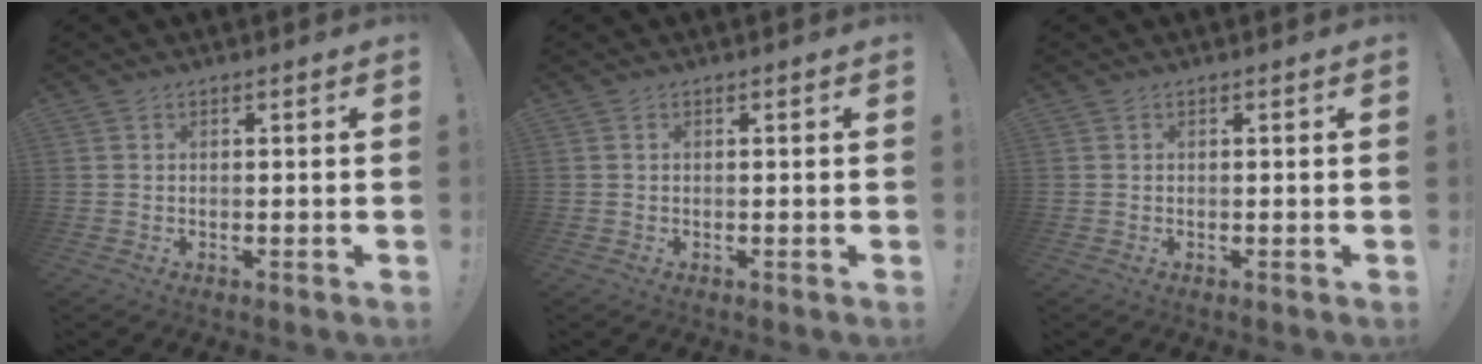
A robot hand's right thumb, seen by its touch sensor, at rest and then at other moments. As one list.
[{"total": 0.0}, {"total": 0.0}]